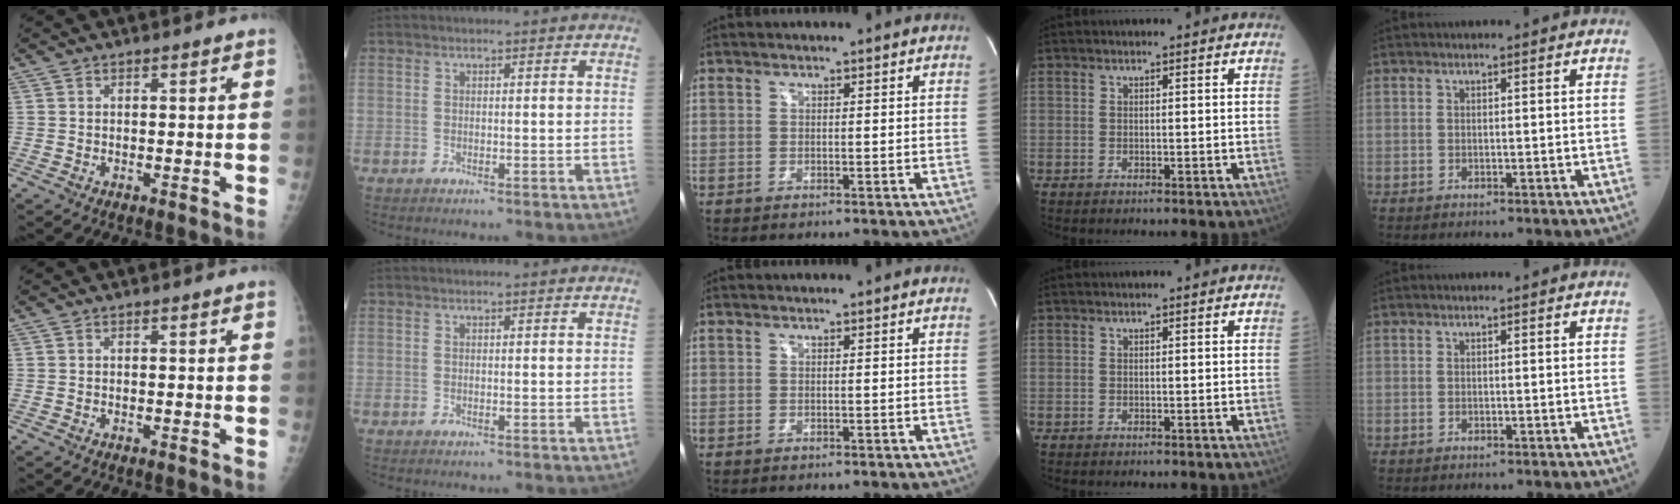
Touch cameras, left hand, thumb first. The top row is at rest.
{}